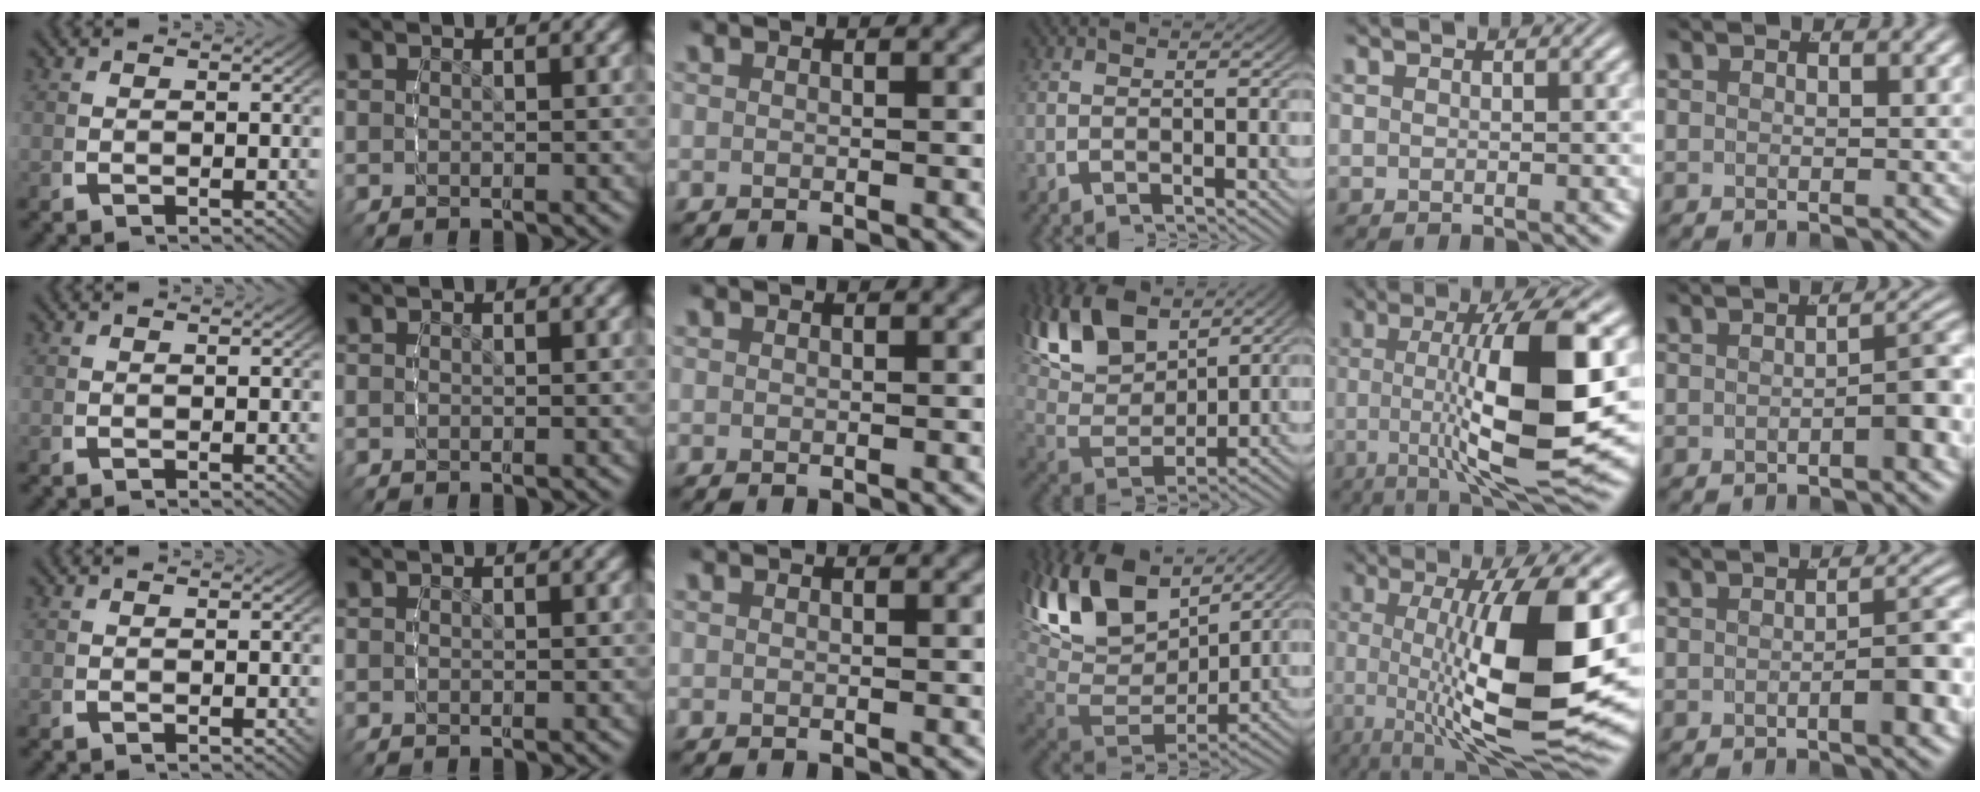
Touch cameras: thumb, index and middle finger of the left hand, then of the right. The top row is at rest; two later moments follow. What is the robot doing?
{"motion": "lift_and_place", "object": "screwdriver"}